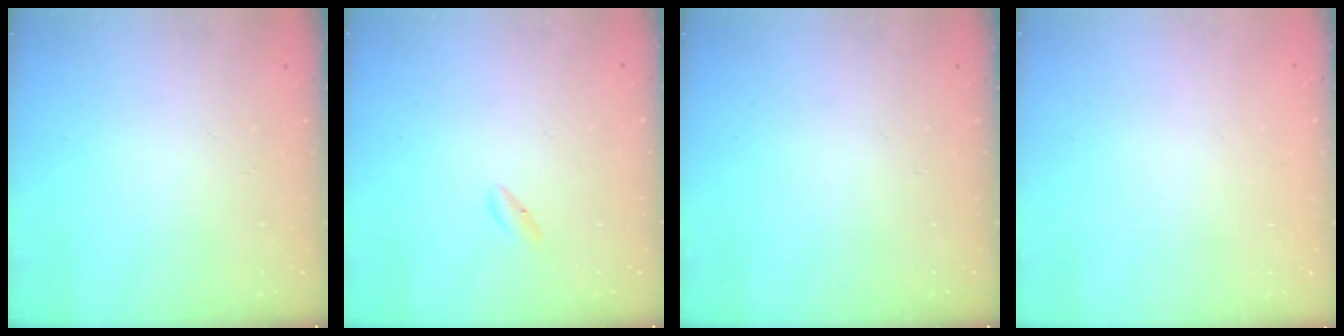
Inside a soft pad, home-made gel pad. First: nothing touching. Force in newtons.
{"total": 2.0, "press": 1.8, "slide": 0.7}
{"total": 0.0}
{"total": 2.1, "press": 2.1, "slide": 0.1}